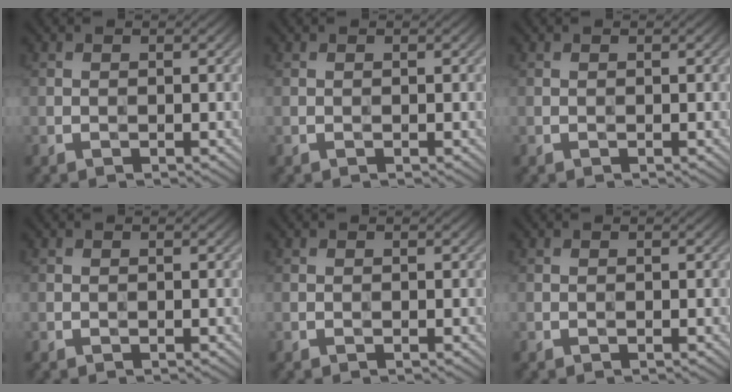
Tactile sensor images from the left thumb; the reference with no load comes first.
{"total": 0.0}
{"total": 0.0}
{"total": 0.0}
{"total": 0.0}
{"total": 0.0}